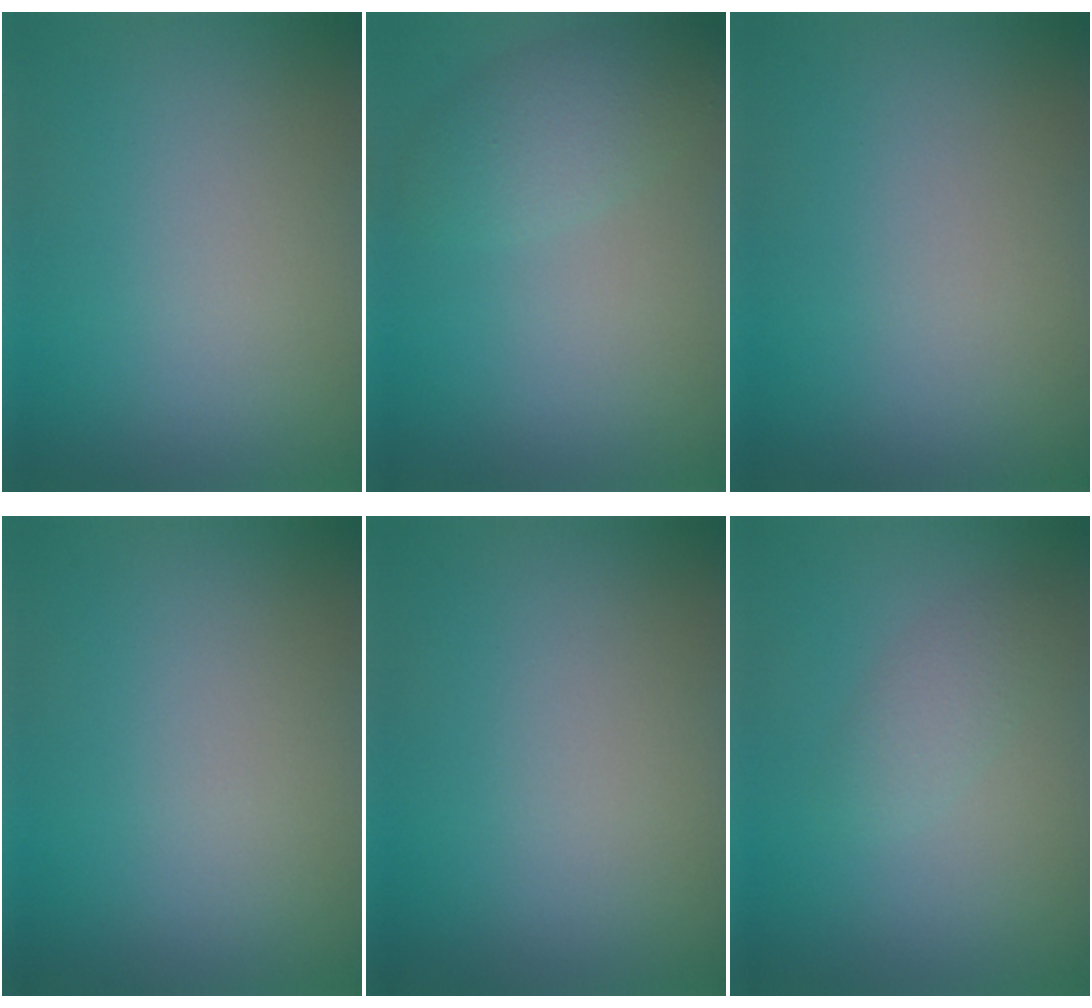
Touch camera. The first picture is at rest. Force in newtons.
{"total": 3.0, "press": 3.0, "slide": 0.1}
{"total": 0.0}
{"total": 0.0}
{"total": 0.0}
{"total": 1.7, "press": 1.7, "slide": 0.1}